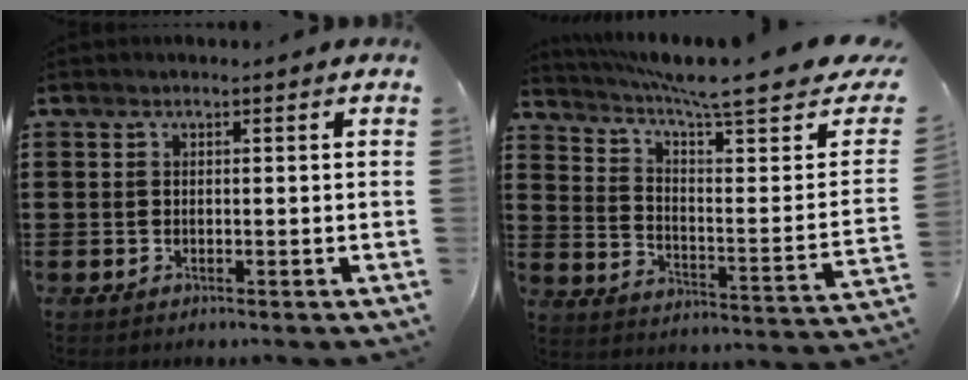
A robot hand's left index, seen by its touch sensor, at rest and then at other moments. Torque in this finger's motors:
{"motor_torque": [1.13, -1.01, 0.59, 0.20]}